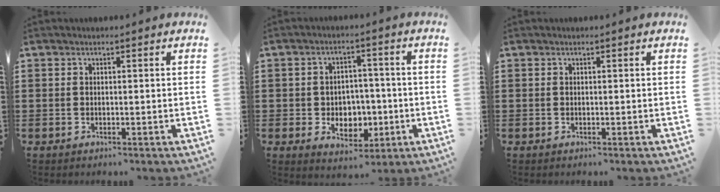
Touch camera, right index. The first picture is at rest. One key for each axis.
{"total": 5.4, "fx": -1.0, "fy": 4.6, "fz": 2.7, "tx": -0.036, "ty": 0.003, "tz": -0.021}
{"total": 0.0}